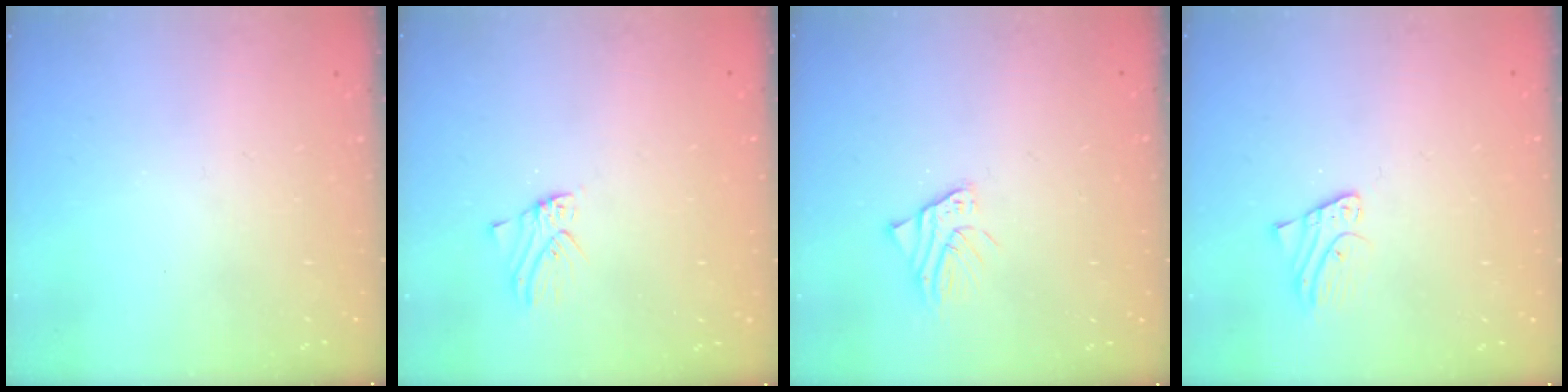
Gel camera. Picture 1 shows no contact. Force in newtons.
{"total": 0.8, "press": 0.8, "slide": 0.2}
{"total": 1.6, "press": 1.6, "slide": 0.2}
{"total": 2.6, "press": 2.6, "slide": 0.2}